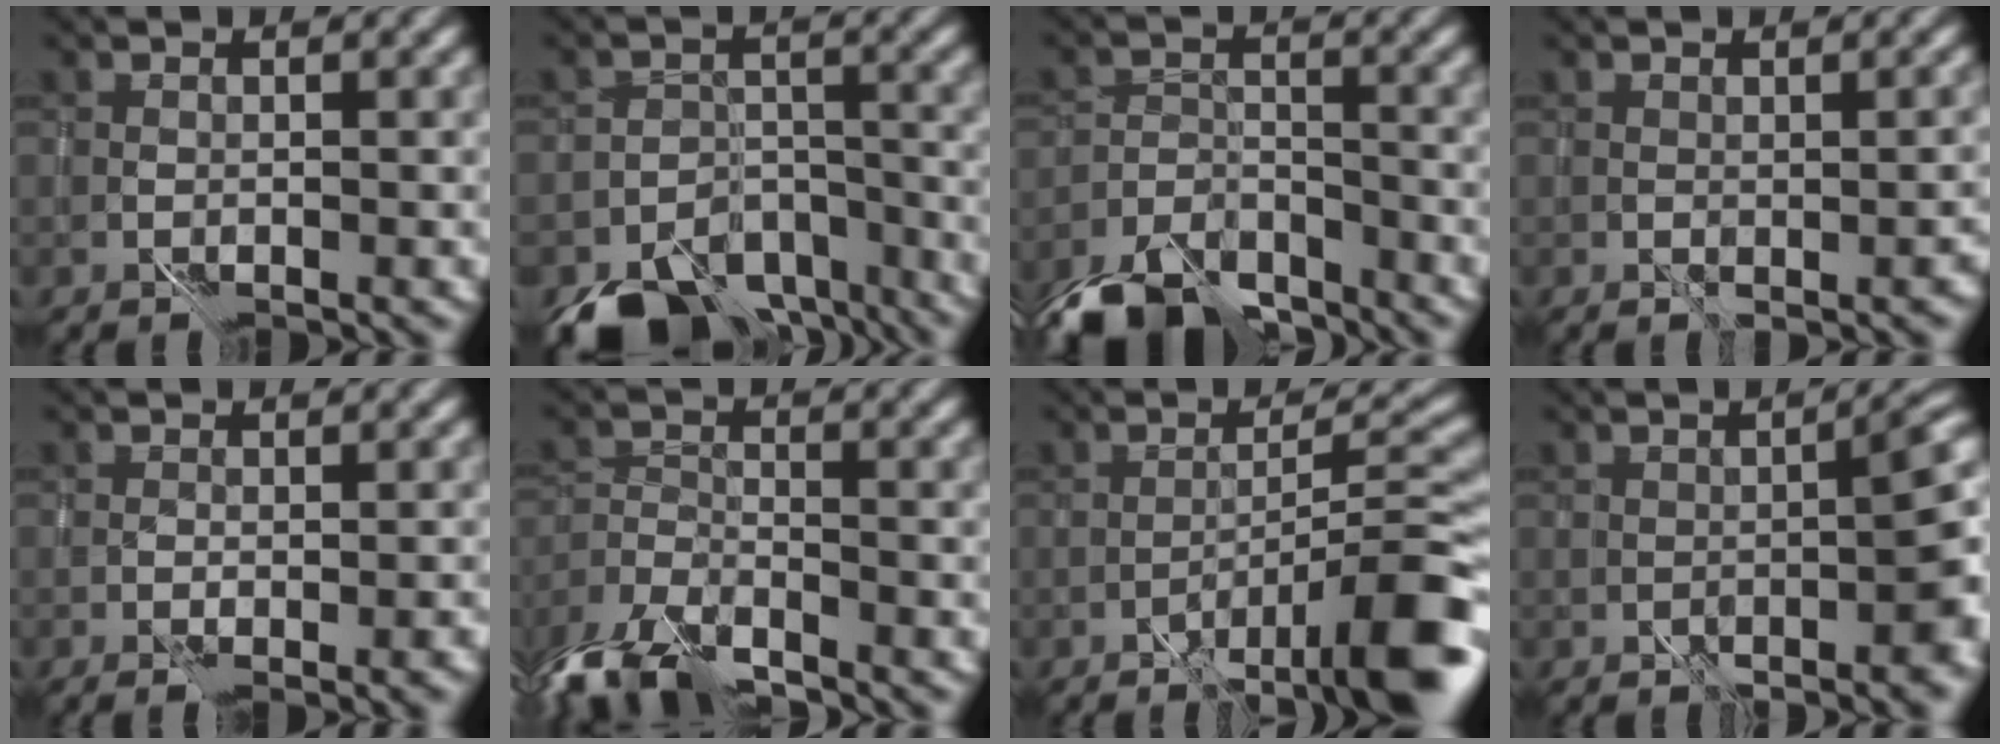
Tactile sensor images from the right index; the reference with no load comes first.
{"total": 8.4, "force": [-6.5, 4.2, 3.4], "torque": [-0.040, -0.008, -0.092]}
{"total": 7.2, "force": [-5.8, 3.0, 3.0], "torque": [-0.056, -0.012, -0.108]}
{"total": 0.8, "force": [0.3, 0.3, 0.7], "torque": [-0.005, 0.006, 0.016]}
{"total": 2.3, "force": [-0.8, 0.4, 2.1], "torque": [-0.036, -0.003, -0.002]}
{"total": 6.6, "force": [-5.6, 2.1, 2.9], "torque": [-0.058, -0.004, -0.109]}
{"total": 7.2, "force": [-3.0, 1.6, 6.4], "torque": [-0.087, 0.017, -0.044]}
{"total": 6.0, "force": [-0.9, 1.5, 5.7], "torque": [-0.059, 0.013, -0.004]}